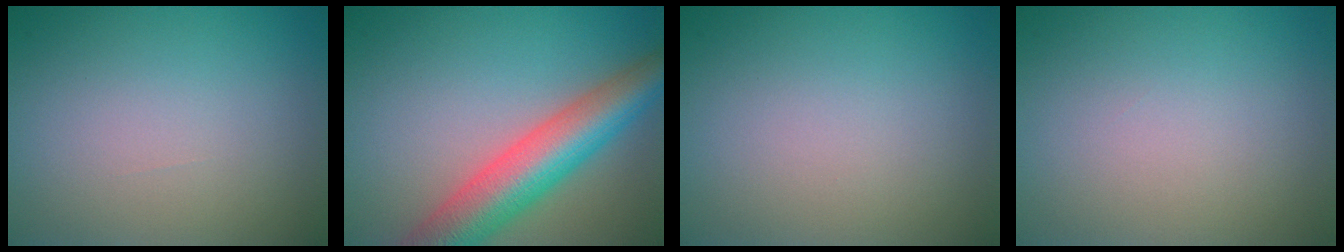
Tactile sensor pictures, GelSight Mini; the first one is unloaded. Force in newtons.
{"total": 8.1, "press": 8.1, "slide": 0.4}
{"total": 0.0}
{"total": 0.0}